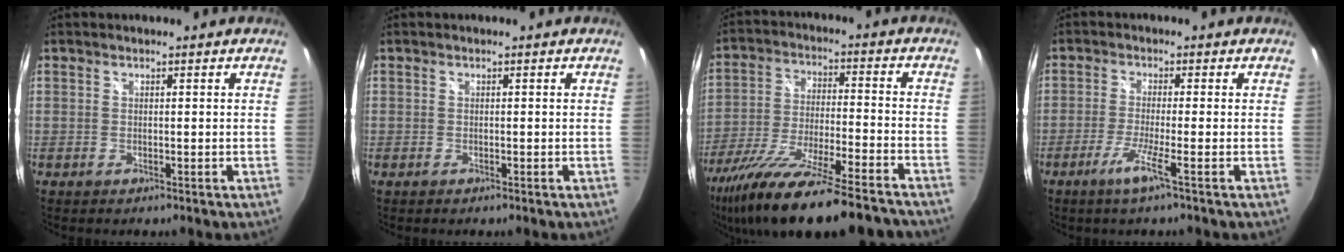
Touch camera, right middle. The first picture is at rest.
{"total": 0.0}
{"total": 23.5, "force": [-18.9, 2.7, 13.7], "torque": [-0.257, -0.067, -0.310]}
{"total": 4.6, "force": [-2.6, -1.0, 3.6], "torque": [-0.086, -0.012, -0.053]}